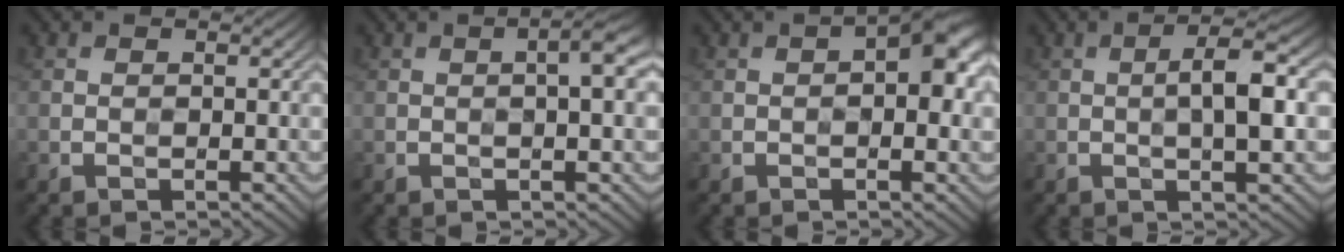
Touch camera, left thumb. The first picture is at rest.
{"total": 3.4, "force": [0.4, 0.5, 3.4], "torque": [-0.049, 0.008, 0.003]}
{"total": 5.8, "force": [0.5, 2.3, 5.3], "torque": [-0.071, 0.014, 0.001]}
{"total": 5.3, "force": [0.1, 1.0, 5.2], "torque": [-0.089, 0.012, -0.004]}